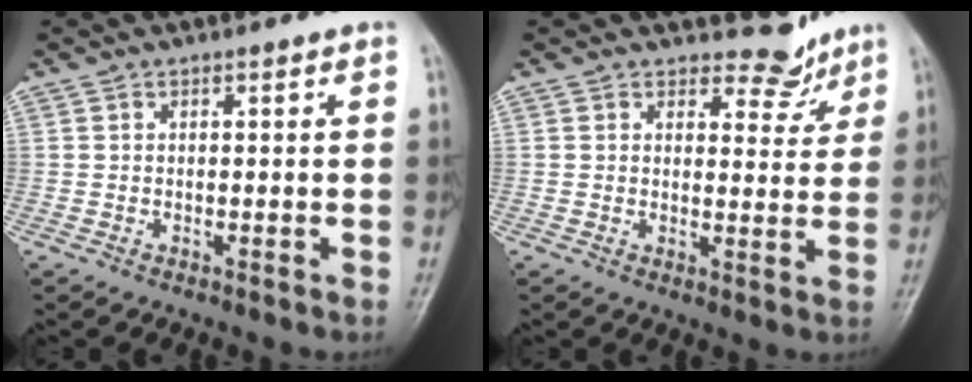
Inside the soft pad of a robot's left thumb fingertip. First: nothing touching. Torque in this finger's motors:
{"motor_torque": [0.02, -0.08, -0.23, -0.26, 0.03]}